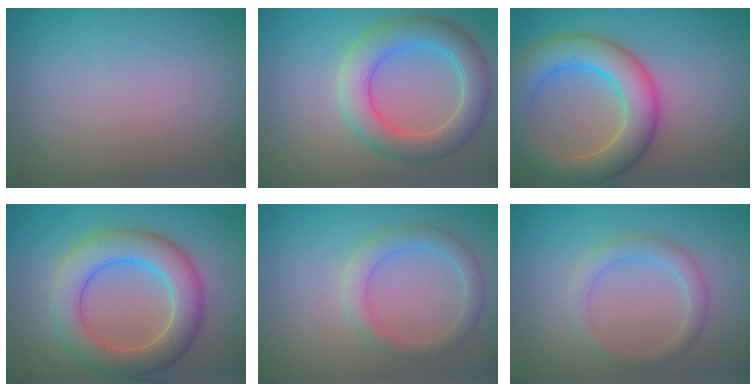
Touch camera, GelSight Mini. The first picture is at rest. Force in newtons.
{"total": 5.4, "press": 5.3, "slide": 0.3}
{"total": 7.0, "press": 7.0, "slide": 0.3}
{"total": 6.6, "press": 6.6, "slide": 0.3}
{"total": 2.4, "press": 2.4, "slide": 0.1}
{"total": 2.2, "press": 2.2, "slide": 0.0}